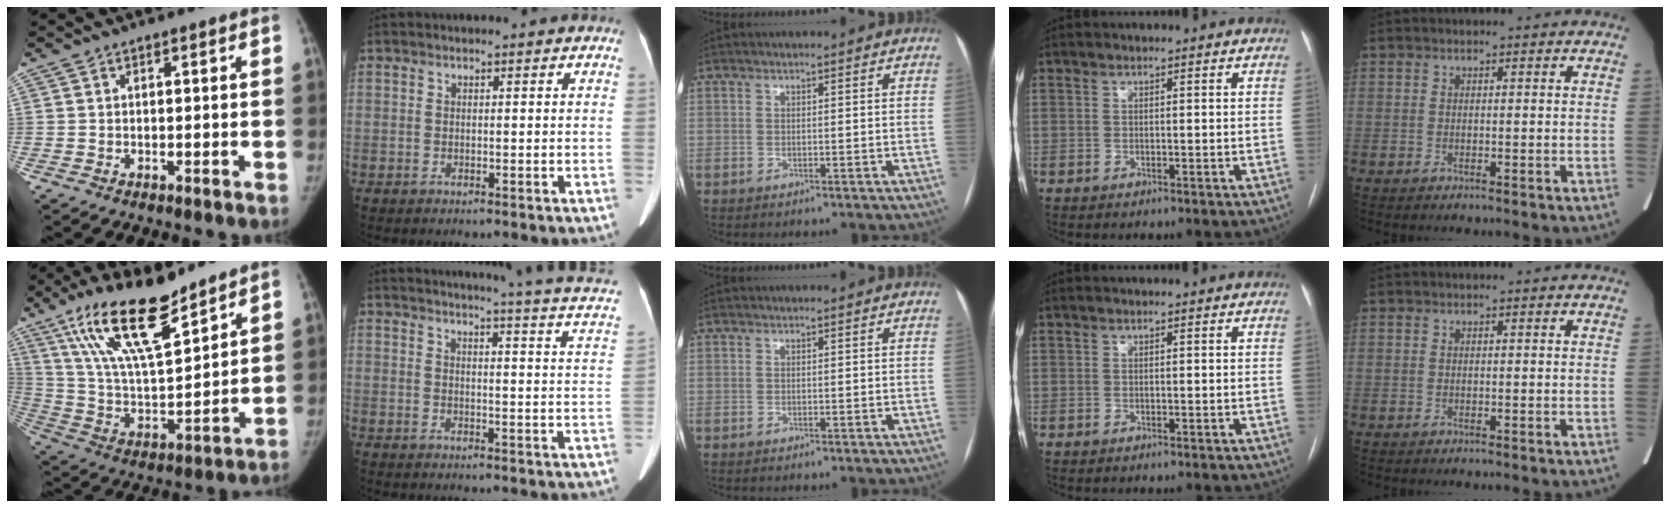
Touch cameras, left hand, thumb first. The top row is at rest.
{"thumb": {"total": 19.4, "force": [13.2, 5.5, 13.1], "torque": [-0.215, -0.062, 0.251]}, "index": {"total": 18.6, "force": [16.2, -0.1, 9.1], "torque": [-0.119, -0.059, 0.170]}}